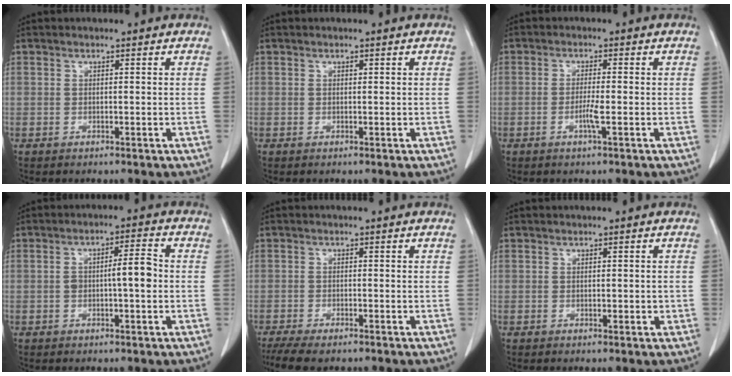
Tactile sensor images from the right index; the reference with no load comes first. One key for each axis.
{"total": 0.0}
{"total": 2.5, "fx": -1.0, "fy": -0.2, "fz": 2.3, "tx": -0.047, "ty": -0.003, "tz": -0.021}
{"total": 4.9, "fx": -0.6, "fy": 0.8, "fz": 4.8, "tx": -0.081, "ty": 0.015, "tz": -0.009}
{"total": 7.2, "fx": -5.8, "fy": 1.9, "fz": 3.8, "tx": -0.059, "ty": -0.013, "tz": -0.092}
{"total": 0.9, "fx": -0.2, "fy": 0.4, "fz": 0.8, "tx": -0.011, "ty": 0.000, "tz": -0.002}